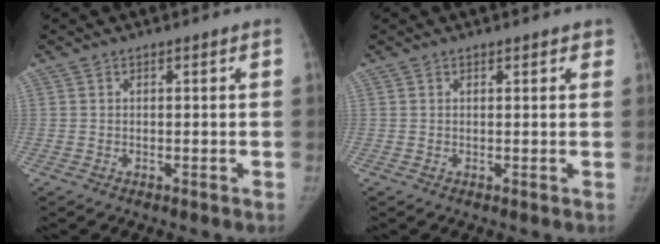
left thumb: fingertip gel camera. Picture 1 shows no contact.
{"total": 1.4, "force": [1.1, 0.6, 0.6], "torque": [0.003, -0.002, 0.011]}